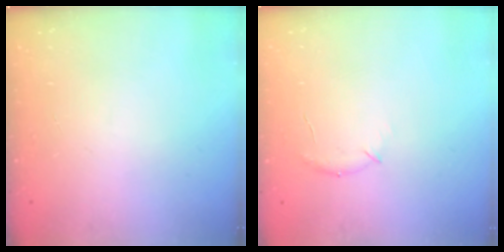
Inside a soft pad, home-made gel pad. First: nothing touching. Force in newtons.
{"total": 6.9, "press": 6.7, "slide": 1.8}